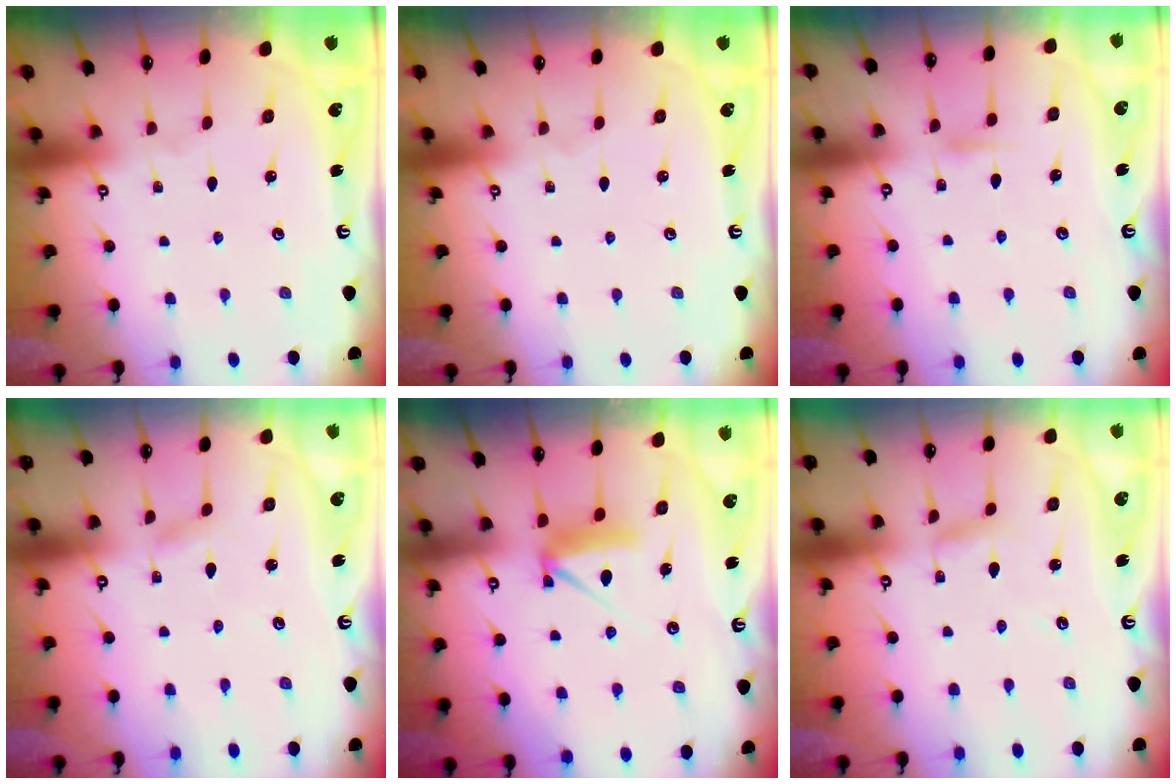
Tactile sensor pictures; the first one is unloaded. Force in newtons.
{"total": 0.0}
{"total": 4.7, "press": 4.6, "slide": 0.6}
{"total": 2.1, "press": 2.1, "slide": 0.2}
{"total": 7.6, "press": 7.6, "slide": 0.4}
{"total": 2.1, "press": 2.1, "slide": 0.1}